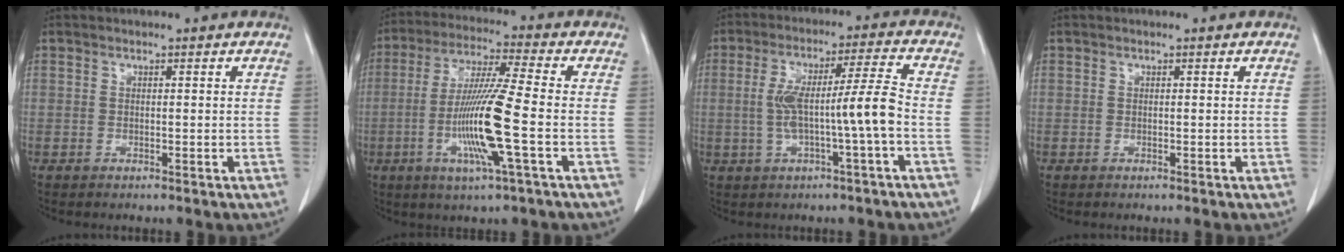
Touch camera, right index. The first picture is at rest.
{"total": 12.8, "force": [-3.1, -0.5, 12.4], "torque": [-0.250, -0.014, -0.063]}
{"total": 9.2, "force": [-1.4, -0.3, 9.0], "torque": [-0.170, 0.022, -0.020]}
{"total": 0.0}